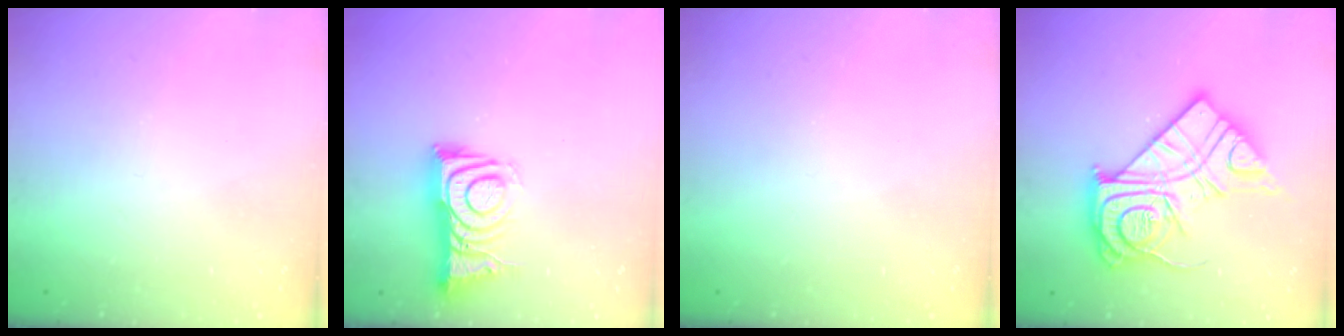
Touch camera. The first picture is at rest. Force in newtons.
{"total": 8.5, "press": 8.5, "slide": 0.7}
{"total": 0.0}
{"total": 19.5, "press": 19.4, "slide": 1.5}